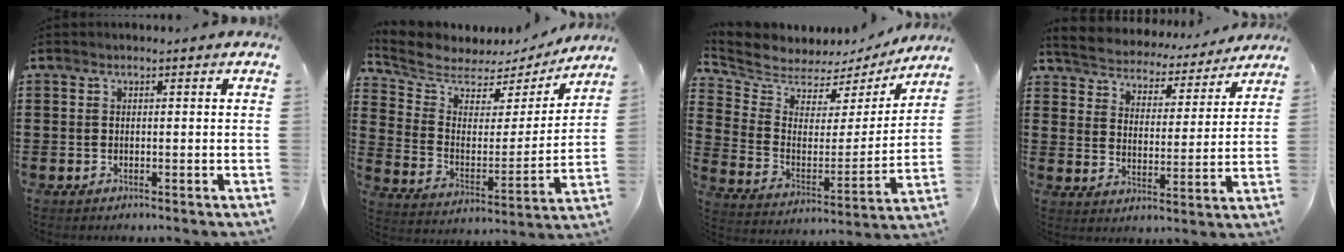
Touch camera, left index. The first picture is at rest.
{"total": 5.6, "force": [5.0, 2.4, 0.6], "torque": [-0.052, -0.039, 0.082]}
{"total": 5.2, "force": [4.9, 1.8, -0.4], "torque": [-0.034, -0.044, 0.081]}
{"total": 4.0, "force": [4.0, 0.3, -0.4], "torque": [-0.020, -0.038, 0.062]}